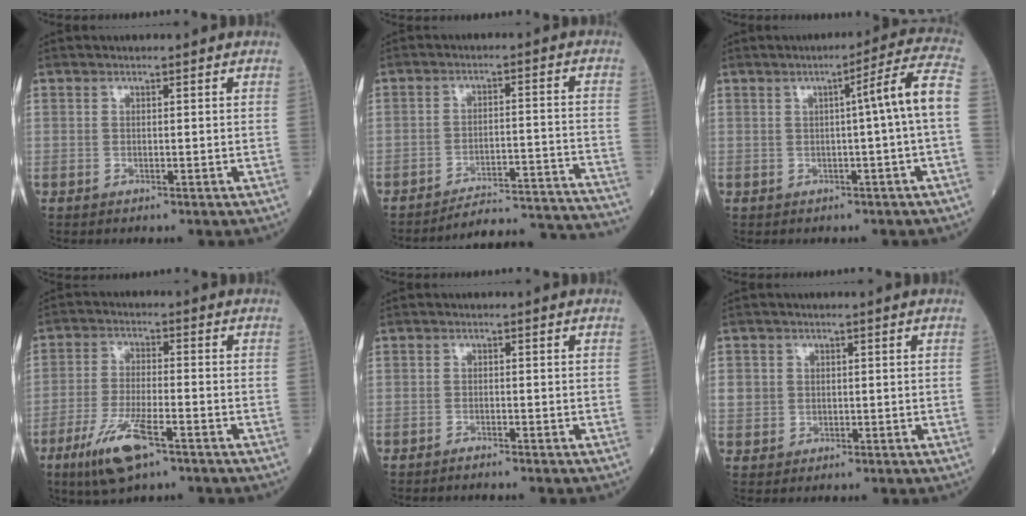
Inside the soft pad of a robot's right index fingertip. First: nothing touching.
{"total": 19.5, "force": [-19.3, -1.0, 2.7], "torque": [0.000, 0.009, -0.248]}
{"total": 7.1, "force": [0.0, -1.5, 6.9], "torque": [-0.095, 0.012, 0.001]}
{"total": 9.2, "force": [-5.2, 1.9, 7.4], "torque": [-0.152, -0.019, -0.094]}
{"total": 1.4, "force": [-1.4, -0.2, 0.4], "torque": [-0.007, 0.000, -0.019]}
{"total": 3.8, "force": [0.6, 3.6, 1.1], "torque": [-0.022, 0.009, 0.016]}